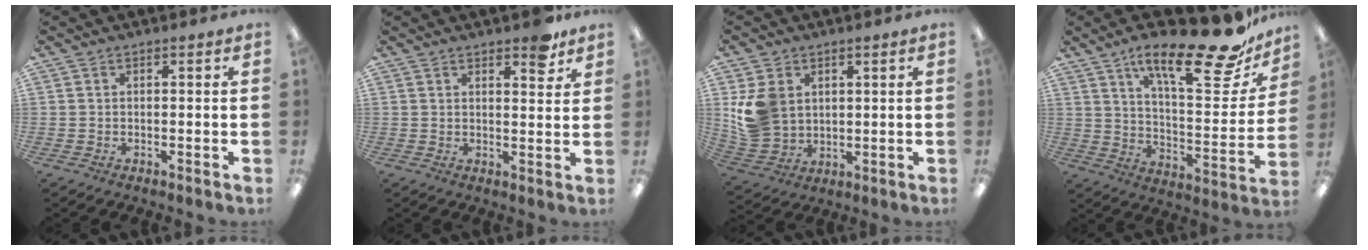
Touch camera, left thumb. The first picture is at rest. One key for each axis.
{"total": 5.1, "fx": 3.8, "fy": 1.9, "fz": 2.8, "tx": -0.023, "ty": -0.021, "tz": 0.061}
{"total": 10.3, "fx": 2.9, "fy": 8.7, "fz": 4.9, "tx": -0.108, "ty": 0.003, "tz": 0.062}
{"total": 22.9, "fx": 16.3, "fy": 6.1, "fz": 14.9, "tx": -0.220, "ty": -0.112, "tz": 0.262}